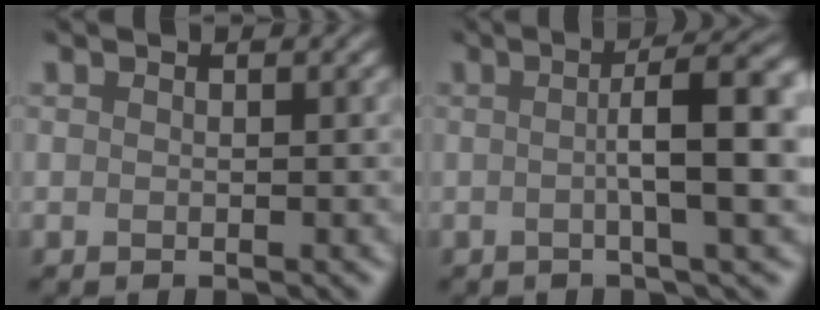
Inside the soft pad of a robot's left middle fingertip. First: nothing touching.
{"total": 6.7, "force": [0.0, 0.8, 6.7], "torque": [-0.095, 0.012, 0.006]}